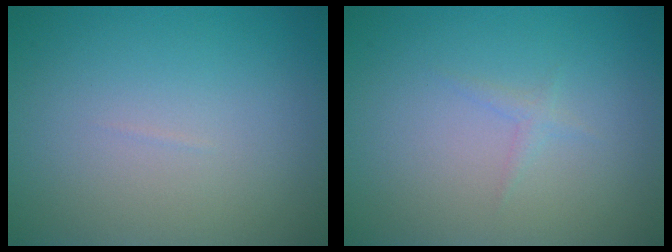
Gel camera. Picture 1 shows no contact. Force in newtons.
{"total": 0.7, "press": 0.7, "slide": 0.0}